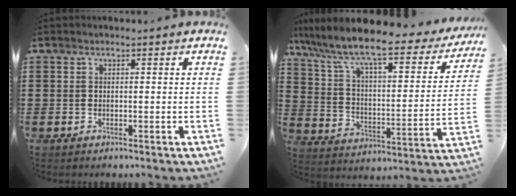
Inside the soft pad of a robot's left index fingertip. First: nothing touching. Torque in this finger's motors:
{"motor_torque": [2.14, 0.00, 0.50, -0.01]}